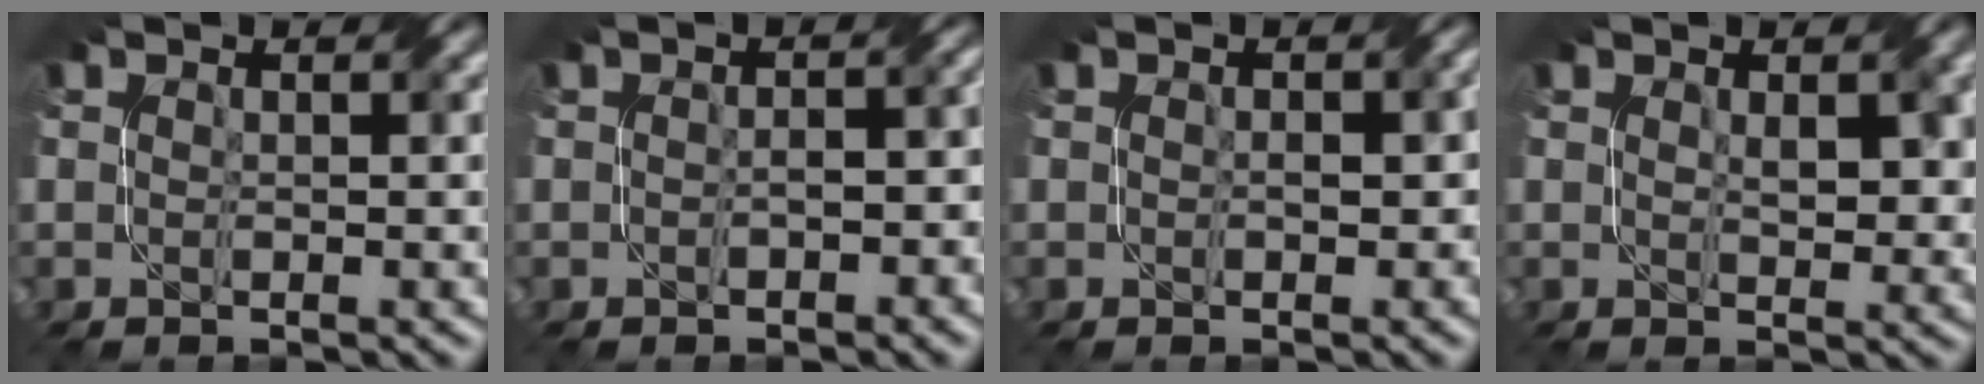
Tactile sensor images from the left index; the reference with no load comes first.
{"total": 2.5, "force": [-0.7, 1.5, 1.9], "torque": [-0.020, 0.003, 0.002]}
{"total": 2.1, "force": [0.0, 1.4, 1.6], "torque": [-0.014, 0.003, 0.013]}
{"total": 2.6, "force": [0.9, 1.1, 2.2], "torque": [-0.033, 0.002, 0.025]}